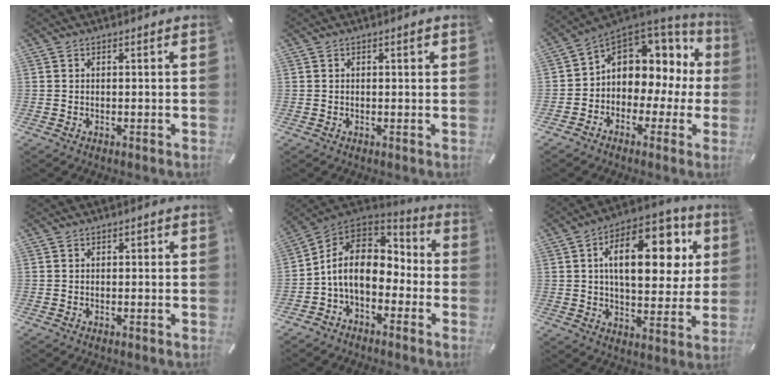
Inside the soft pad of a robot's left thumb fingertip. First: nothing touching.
{"total": 1.1, "force": [0.4, 0.3, 1.0], "torque": [-0.012, 0.001, 0.003]}
{"total": 8.2, "force": [2.8, 6.9, 3.3], "torque": [-0.054, -0.033, 0.052]}
{"total": 0.6, "force": [-0.1, 0.4, 0.4], "torque": [-0.007, 0.002, -0.004]}
{"total": 11.8, "force": [-1.8, 8.9, 7.6], "torque": [-0.159, 0.010, -0.036]}
{"total": 20.2, "force": [6.3, 10.8, 15.8], "torque": [-0.226, -0.016, 0.098]}